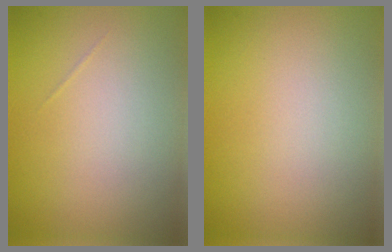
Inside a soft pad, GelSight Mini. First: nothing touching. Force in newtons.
{"total": 0.0}